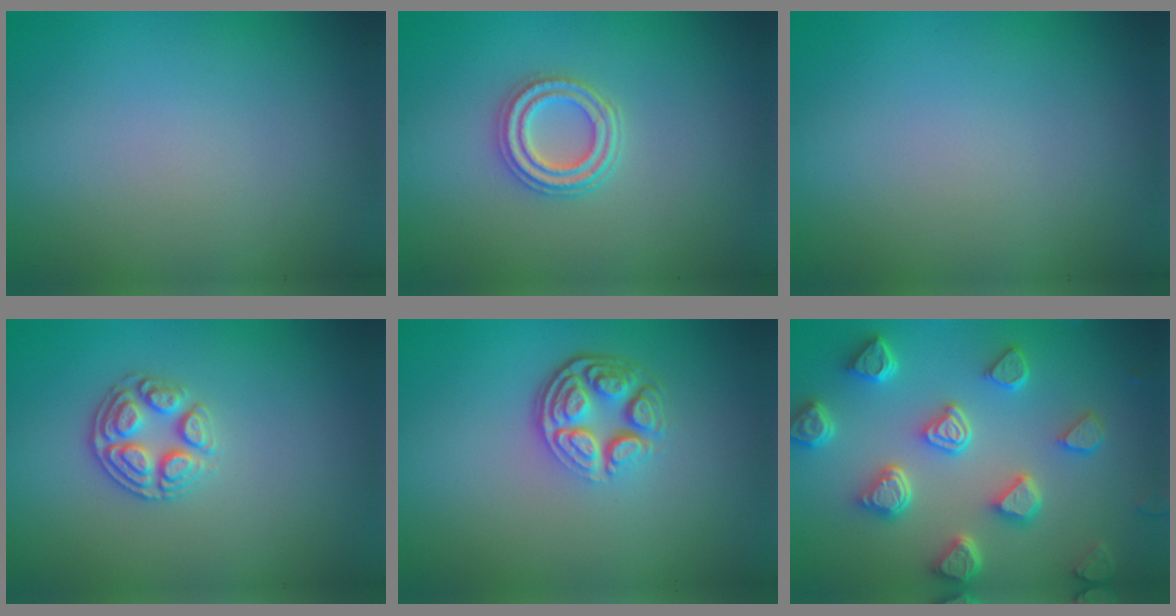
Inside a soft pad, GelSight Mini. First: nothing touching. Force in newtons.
{"total": 2.9, "press": 2.5, "slide": 1.4}
{"total": 0.0}
{"total": 2.9, "press": 2.8, "slide": 0.7}
{"total": 4.6, "press": 3.4, "slide": 3.1}
{"total": 6.6, "press": 5.2, "slide": 4.0}